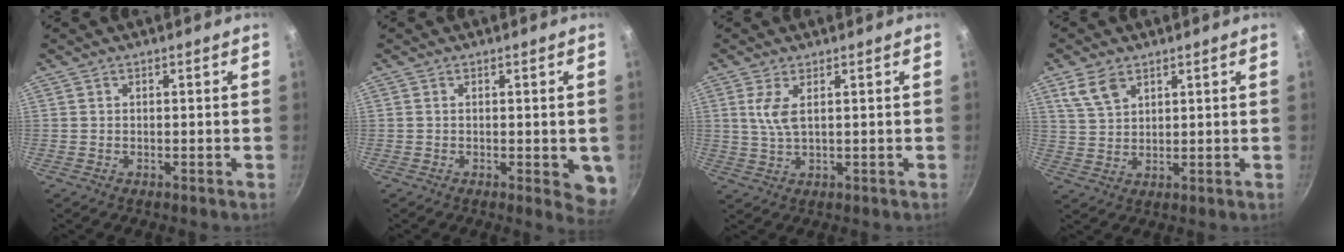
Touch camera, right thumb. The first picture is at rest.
{"total": 4.9, "force": [-0.5, 1.9, 4.6], "torque": [-0.039, -0.008, -0.005]}
{"total": 4.2, "force": [1.3, 1.4, 3.8], "torque": [-0.082, -0.008, 0.028]}
{"total": 5.8, "force": [3.4, 3.4, 3.3], "torque": [-0.052, -0.009, 0.072]}